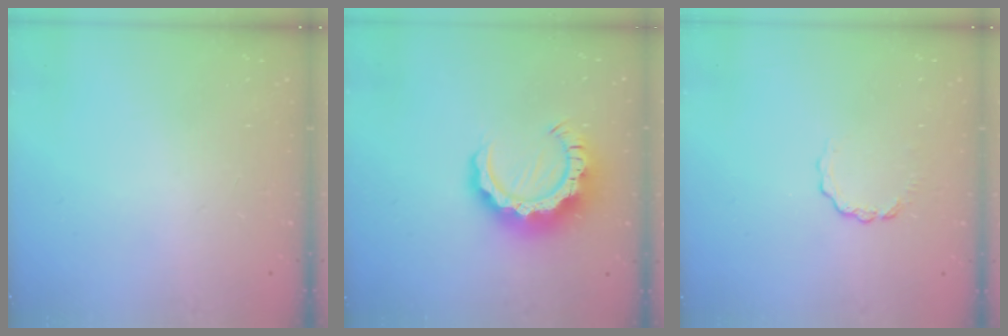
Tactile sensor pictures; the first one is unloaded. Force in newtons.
{"total": 11.1, "press": 11.1, "slide": 1.1}
{"total": 3.4, "press": 3.4, "slide": 0.4}